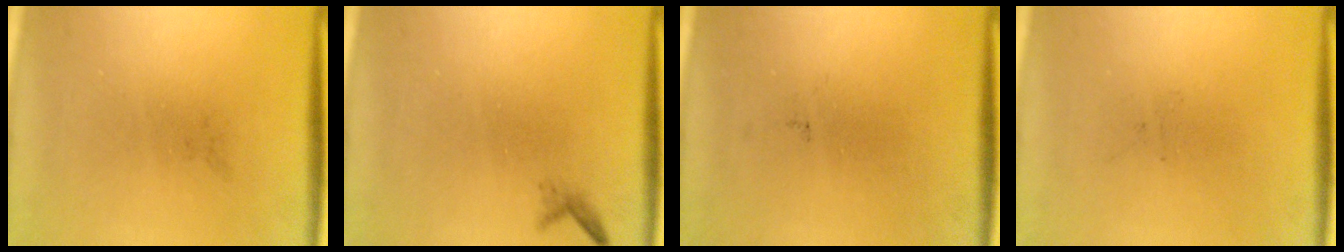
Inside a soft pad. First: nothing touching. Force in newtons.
{"total": 0.6}
{"total": 0.0}
{"total": 0.0}